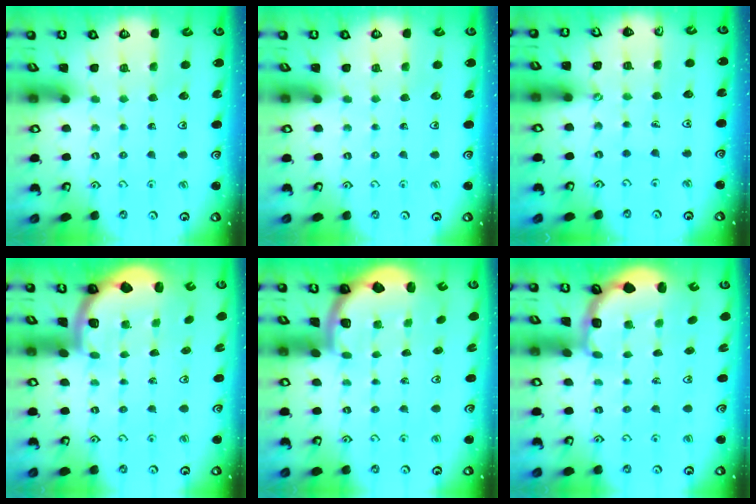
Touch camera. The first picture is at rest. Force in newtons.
{"total": 0.0}
{"total": 1.9, "press": 1.9, "slide": 0.1}
{"total": 2.0, "press": 2.0, "slide": 0.5}
{"total": 2.0, "press": 2.0, "slide": 0.5}
{"total": 2.9, "press": 2.0, "slide": 2.1}